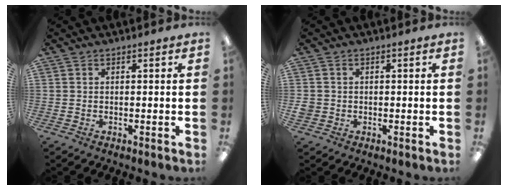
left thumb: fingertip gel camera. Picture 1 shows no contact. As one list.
[{"total": 2.3, "force": [-0.1, 2.3, 0.6], "torque": [-0.010, 0.004, -0.003]}]